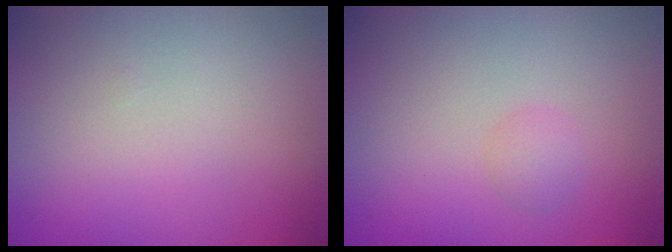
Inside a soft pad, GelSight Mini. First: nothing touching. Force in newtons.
{"total": 1.2, "press": 1.2, "slide": 0.1}